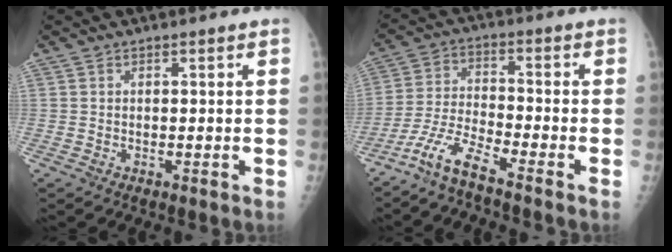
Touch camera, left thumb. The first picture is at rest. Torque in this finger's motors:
{"motor_torque": [-0.07, 0.12, 0.30, 0.76, 0.06]}